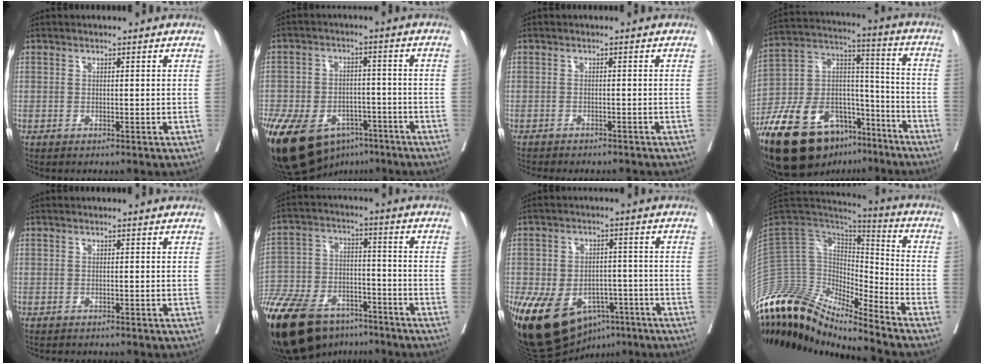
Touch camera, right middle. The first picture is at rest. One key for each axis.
{"total": 22.6, "fx": -12.9, "fy": 13.4, "fz": 12.8, "tx": -0.307, "ty": -0.014, "tz": -0.201}
{"total": 6.6, "fx": -6.0, "fy": 1.3, "fz": 2.3, "tx": -0.023, "ty": -0.002, "tz": -0.076}
{"total": 24.0, "fx": -15.9, "fy": 11.9, "fz": 13.5, "tx": -0.287, "ty": 0.020, "tz": -0.273}
{"total": 3.0, "fx": -2.8, "fy": 0.4, "fz": 1.0, "tx": -0.011, "ty": -0.004, "tz": -0.036}
{"total": 27.1, "fx": -19.4, "fy": 12.4, "fz": 14.2, "tx": -0.346, "ty": -0.039, "tz": -0.322}
{"total": 19.3, "fx": -9.6, "fy": 12.1, "fz": 11.5, "tx": -0.251, "ty": -0.003, "tz": -0.139}
{"total": 19.0, "fx": -17.2, "fy": 2.9, "fz": 7.6, "tx": -0.139, "ty": 0.053, "tz": -0.312}